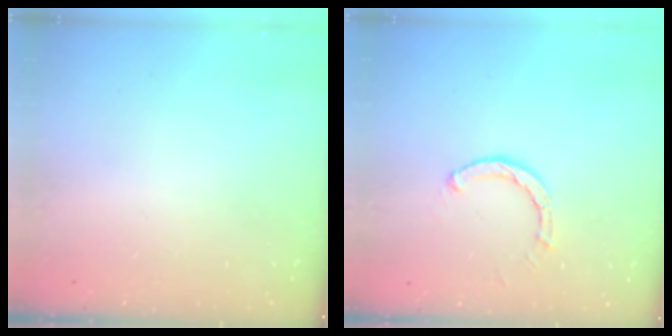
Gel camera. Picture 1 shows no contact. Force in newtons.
{"total": 2.6, "press": 2.6, "slide": 0.1}